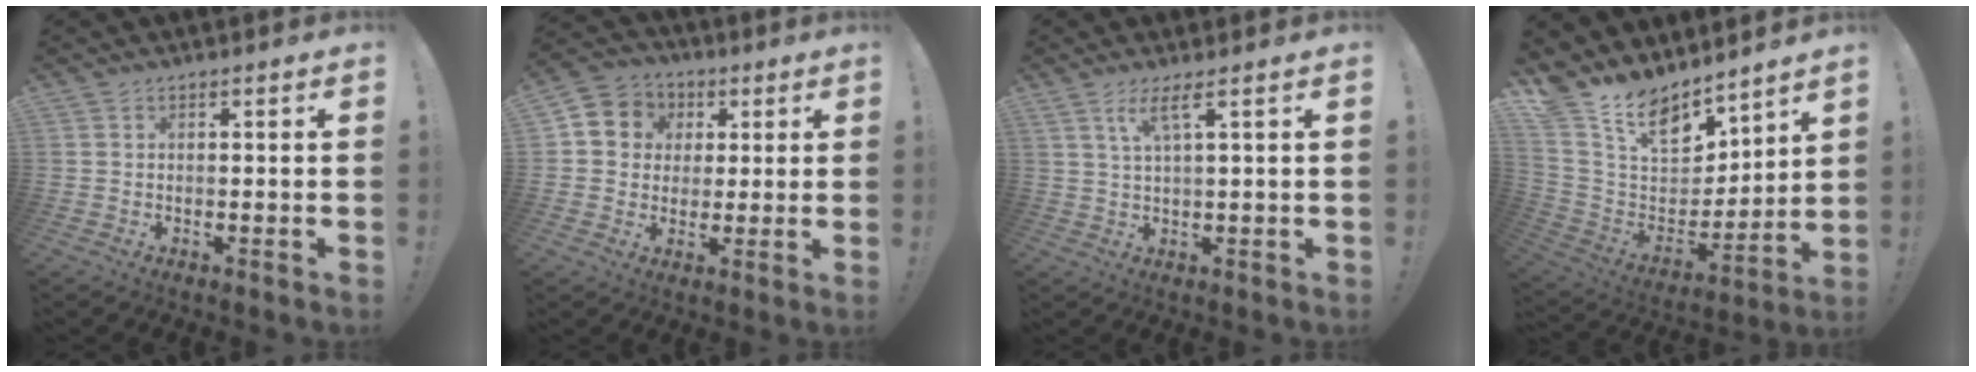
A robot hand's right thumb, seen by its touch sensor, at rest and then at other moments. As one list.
[{"total": 8.2, "force": [1.2, 7.8, 2.2], "torque": [-0.033, 0.006, 0.028]}, {"total": 5.0, "force": [2.7, 0.3, 4.2], "torque": [-0.086, -0.002, 0.045]}, {"total": 14.8, "force": [11.0, 7.4, 6.7], "torque": [-0.134, -0.081, 0.206]}]